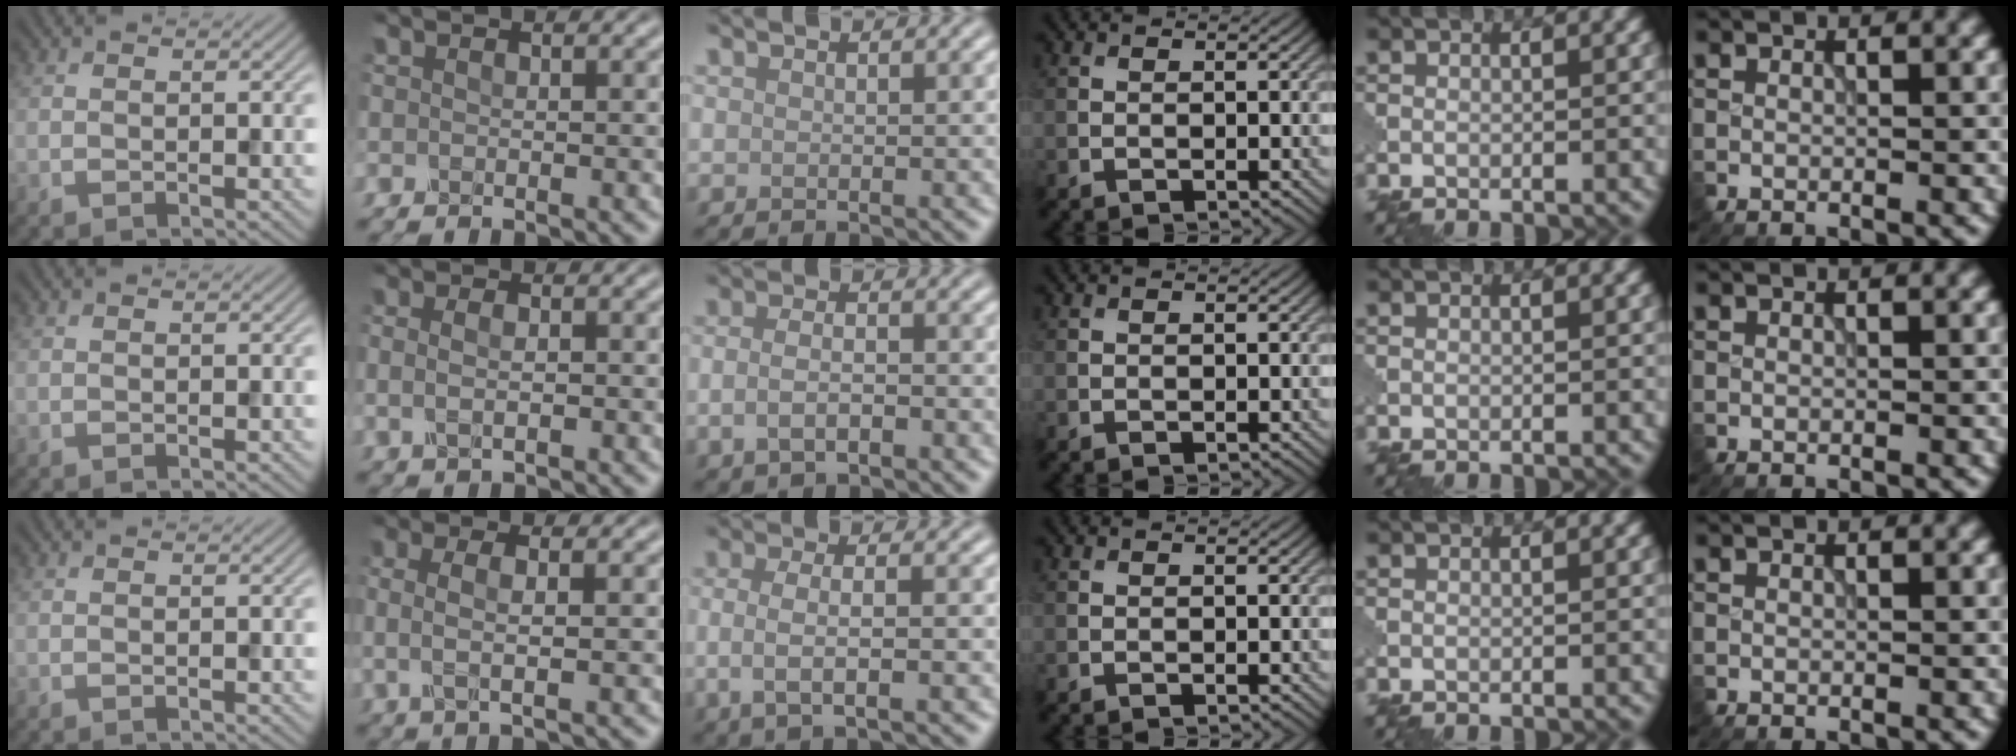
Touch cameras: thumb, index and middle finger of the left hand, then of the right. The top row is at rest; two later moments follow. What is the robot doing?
{"motion": "extract", "object": "pin"}